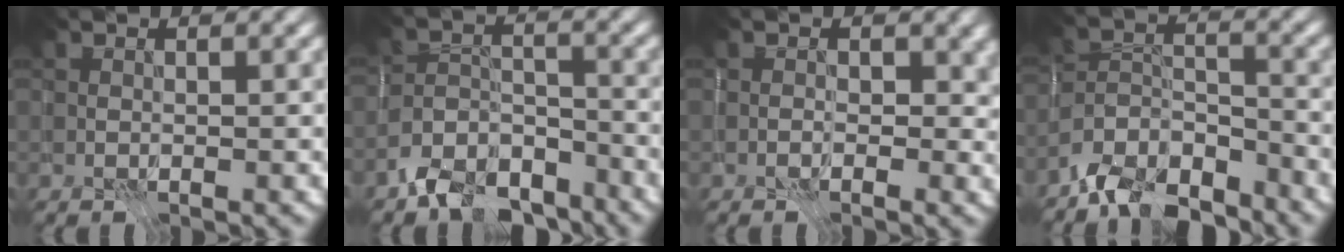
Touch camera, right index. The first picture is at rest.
{"total": 6.5, "force": [-5.3, 3.1, 2.2], "torque": [-0.037, -0.006, -0.104]}
{"total": 2.3, "force": [-0.3, 1.6, 1.6], "torque": [-0.018, -0.005, -0.011]}
{"total": 7.0, "force": [-6.1, 2.6, 2.4], "torque": [-0.040, -0.006, -0.121]}